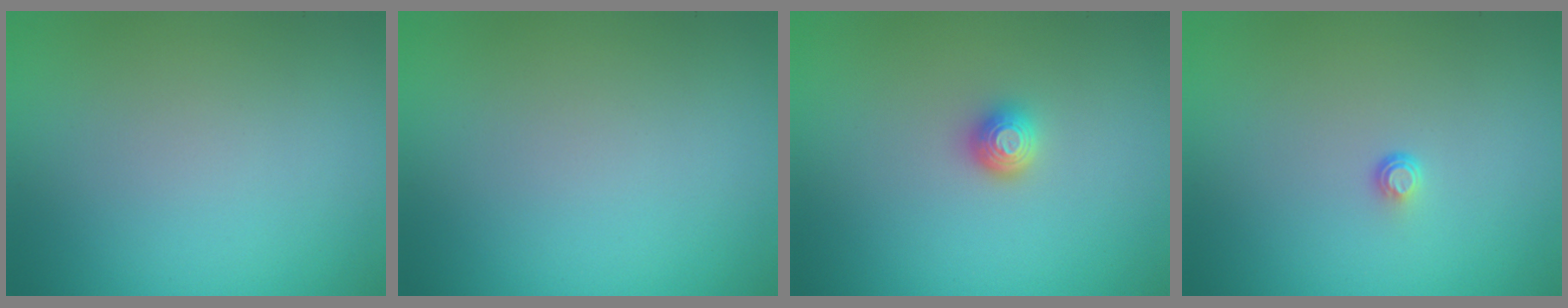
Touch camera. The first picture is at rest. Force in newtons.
{"total": 0.0}
{"total": 1.5, "press": 1.3, "slide": 0.8}
{"total": 0.7, "press": 0.4, "slide": 0.6}